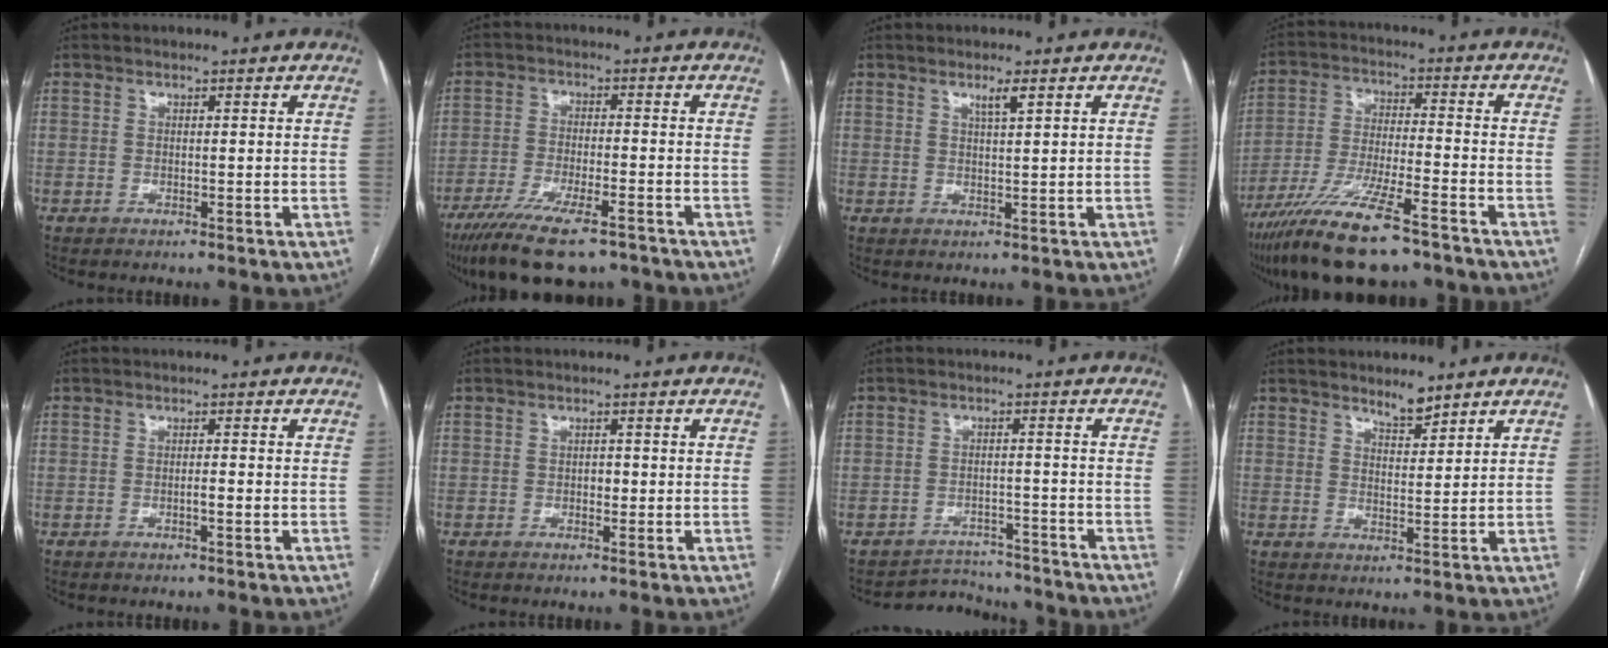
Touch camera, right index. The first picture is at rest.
{"total": 13.9, "force": [-10.3, 3.2, 8.7], "torque": [-0.152, -0.029, -0.168]}
{"total": 2.0, "force": [1.2, -0.1, 1.6], "torque": [-0.032, -0.004, 0.022]}
{"total": 15.5, "force": [-11.2, 2.4, 10.5], "torque": [-0.207, -0.041, -0.198]}
{"total": 1.3, "force": [-0.4, 0.1, 1.2], "torque": [-0.021, 0.001, -0.009]}
{"total": 1.1, "force": [-0.1, 0.8, 0.8], "torque": [-0.011, 0.002, -0.002]}
{"total": 5.9, "force": [-5.4, 2.0, -1.3], "torque": [0.025, 0.023, -0.078]}
{"total": 3.2, "force": [2.9, 0.6, 1.2], "torque": [-0.023, -0.008, 0.049]}